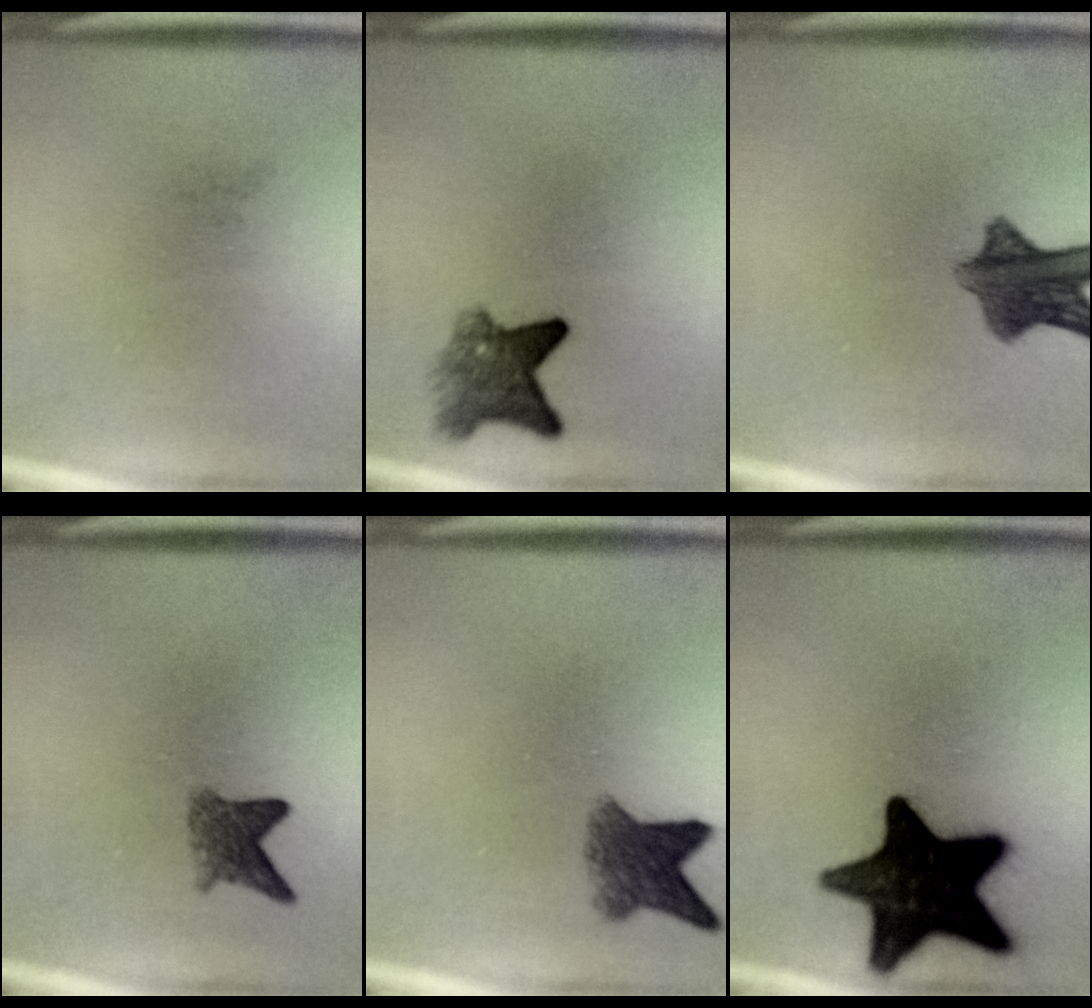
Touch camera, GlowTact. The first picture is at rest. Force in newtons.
{"total": 5.2}
{"total": 8.4}
{"total": 3.2}
{"total": 5.3}
{"total": 18.4}